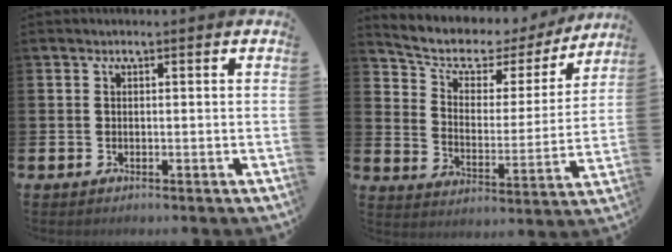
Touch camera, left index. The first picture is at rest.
{"total": 6.5, "force": [5.3, 3.1, 2.1], "torque": [-0.073, -0.034, 0.085]}